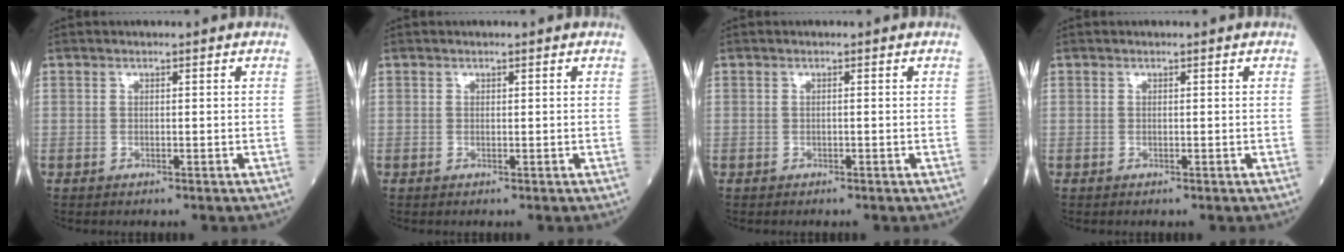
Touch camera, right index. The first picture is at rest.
{"total": 0.0}
{"total": 0.0}
{"total": 0.0}